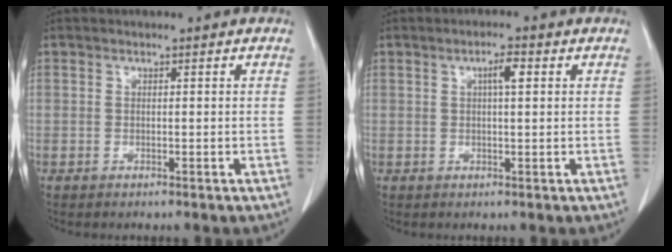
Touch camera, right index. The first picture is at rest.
{"total": 2.7, "force": [0.8, 0.4, 2.5], "torque": [-0.045, 0.004, 0.013]}